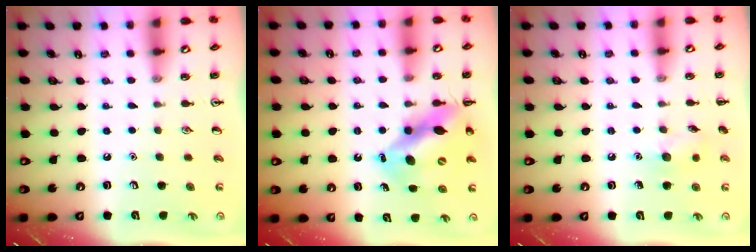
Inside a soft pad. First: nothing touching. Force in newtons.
{"total": 12.8, "press": 12.4, "slide": 3.2}
{"total": 7.8, "press": 7.6, "slide": 1.5}